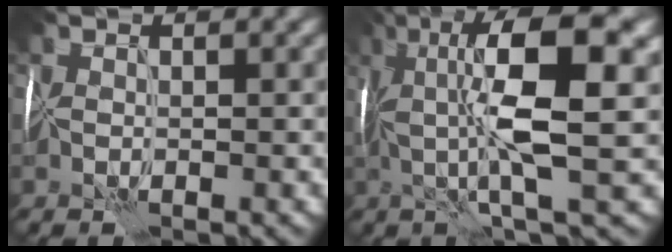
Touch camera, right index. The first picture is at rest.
{"total": 8.9, "force": [1.2, 1.4, 8.7], "torque": [-0.147, 0.012, 0.027]}